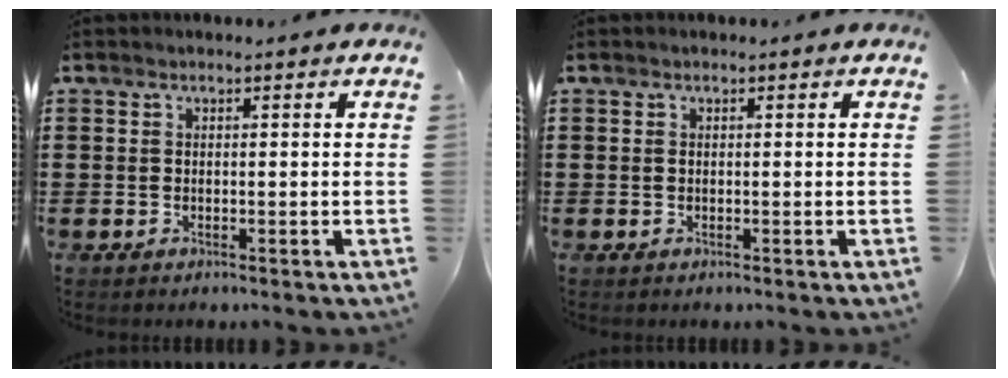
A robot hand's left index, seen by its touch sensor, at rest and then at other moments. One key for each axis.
{"total": 0.0}